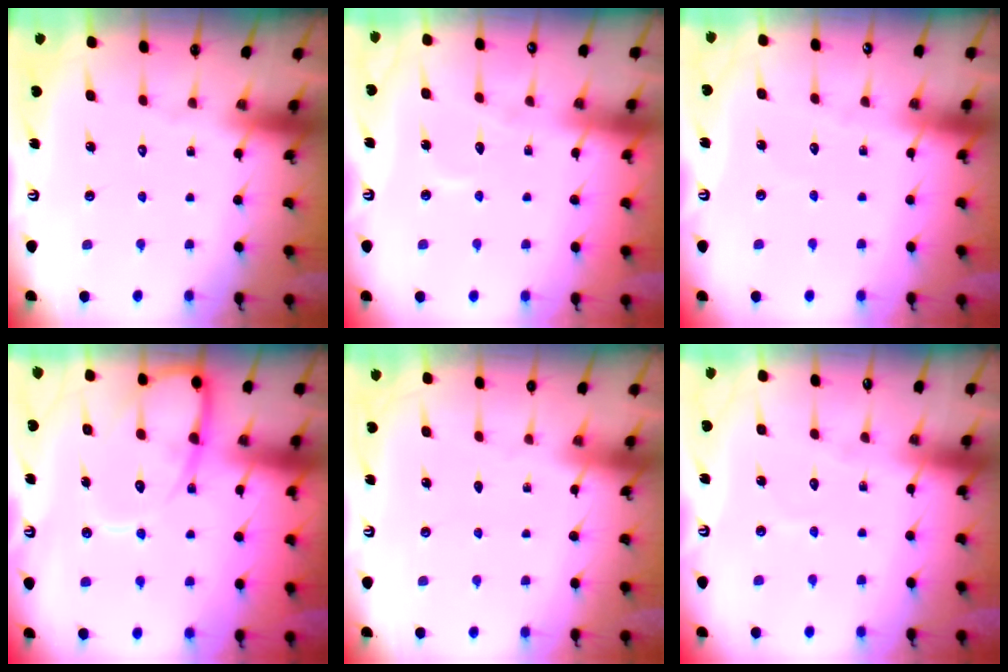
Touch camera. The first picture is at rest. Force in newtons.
{"total": 4.7, "press": 4.7, "slide": 0.3}
{"total": 2.4, "press": 2.4, "slide": 0.2}
{"total": 11.9, "press": 11.8, "slide": 1.3}
{"total": 0.5, "press": 0.2, "slide": 0.5}
{"total": 2.6, "press": 2.6, "slide": 0.1}